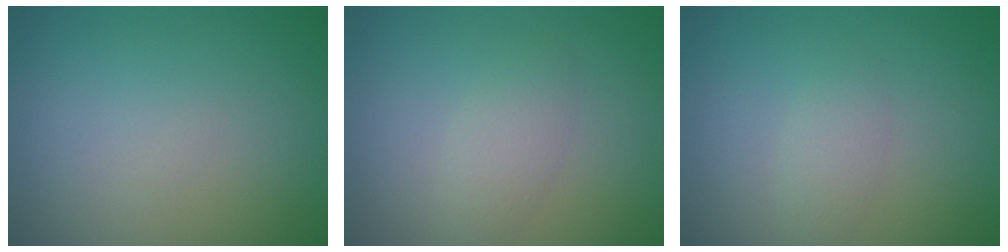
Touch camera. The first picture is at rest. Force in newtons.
{"total": 1.7, "press": 1.7, "slide": 0.1}
{"total": 1.4, "press": 1.4, "slide": 0.1}